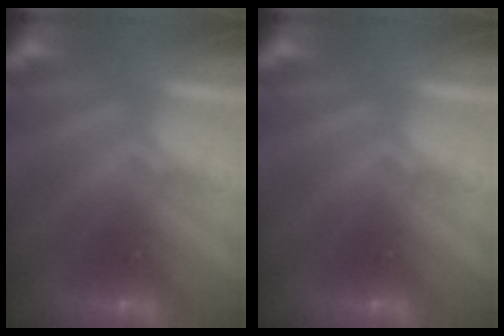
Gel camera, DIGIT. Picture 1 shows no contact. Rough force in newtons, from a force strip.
{"total": 0.0}